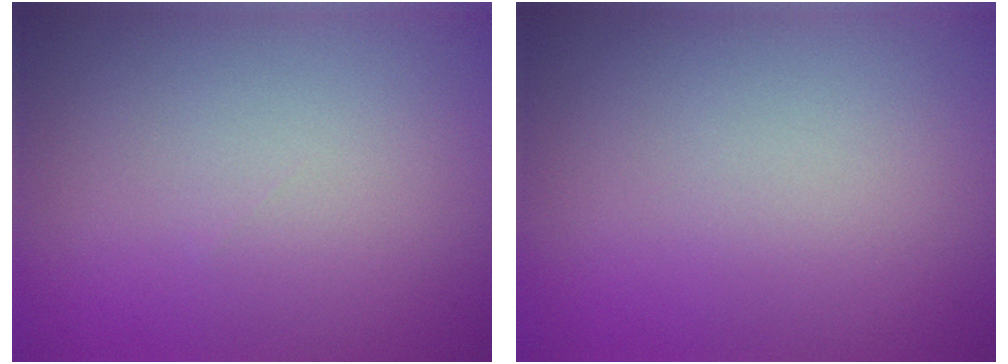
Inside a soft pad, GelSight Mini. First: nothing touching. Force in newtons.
{"total": 0.0}